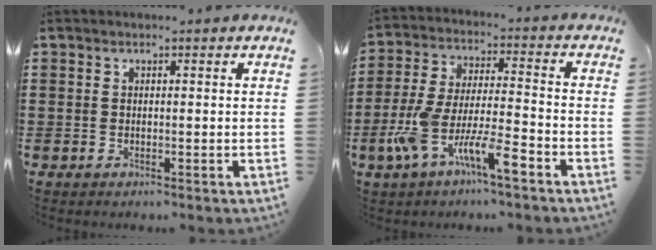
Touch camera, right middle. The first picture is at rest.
{"total": 10.6, "force": [-6.5, 2.1, 8.1], "torque": [-0.184, -0.006, -0.130]}